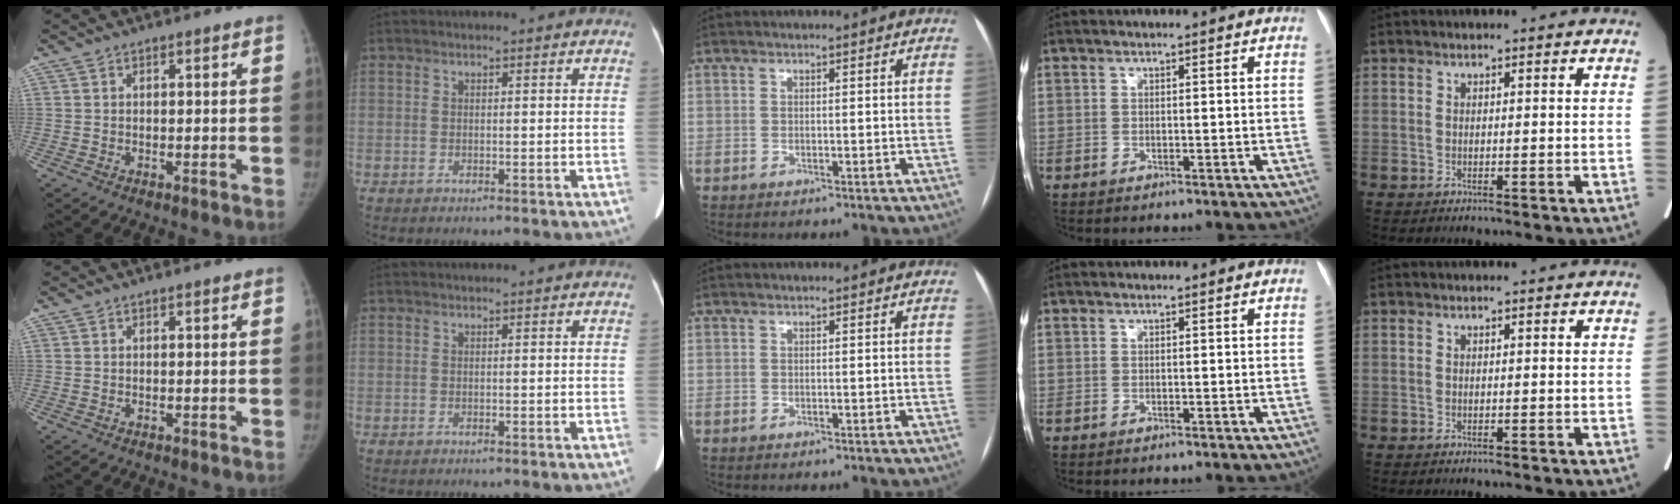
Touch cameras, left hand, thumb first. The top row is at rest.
{}